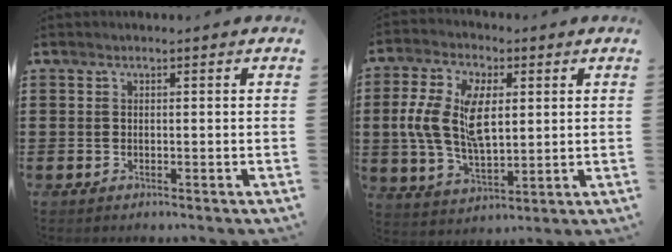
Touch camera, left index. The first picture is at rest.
{"total": 11.5, "force": [1.9, 6.1, 9.5], "torque": [-0.209, 0.009, 0.033]}